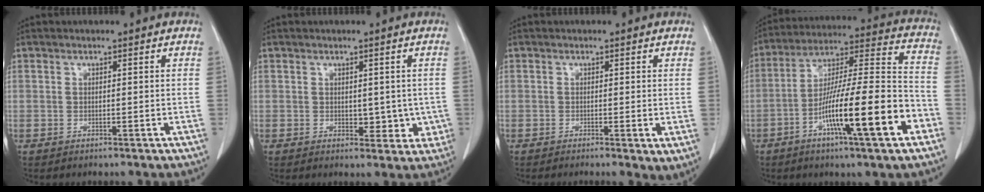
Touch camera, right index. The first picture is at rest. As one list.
[{"total": 4.1, "force": [-0.2, 2.6, 3.2], "torque": [-0.025, -0.003, 0.005]}, {"total": 2.5, "force": [-0.6, 0.4, 2.4], "torque": [-0.032, -0.009, -0.009]}, {"total": 19.6, "force": [-7.9, 1.3, 17.9], "torque": [-0.291, -0.008, -0.133]}]